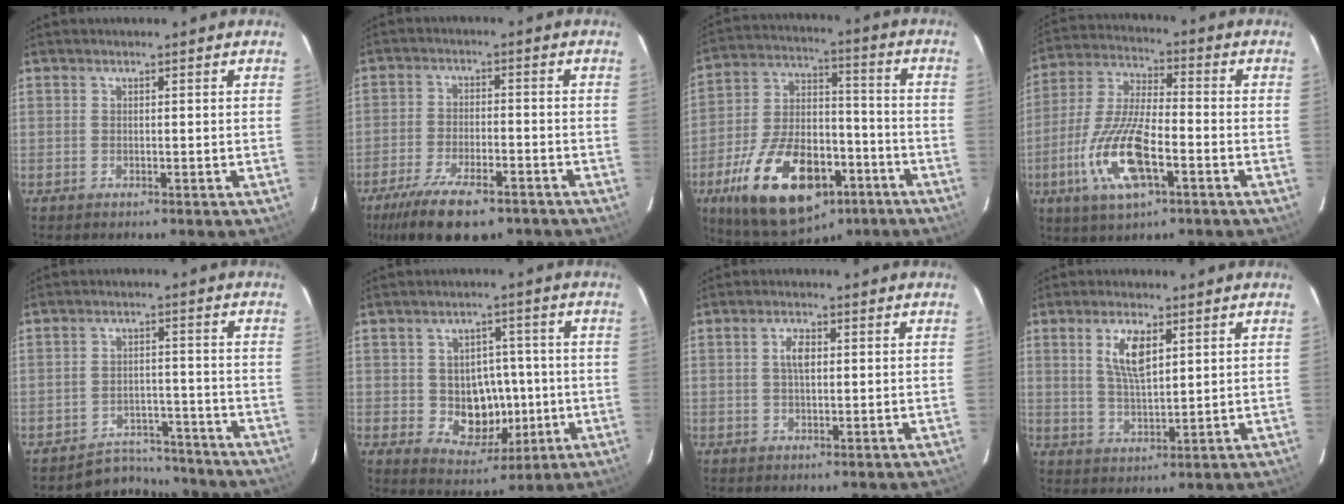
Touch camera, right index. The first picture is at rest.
{"total": 14.6, "force": [-10.3, 5.1, 9.0], "torque": [-0.196, -0.032, -0.172]}
{"total": 24.2, "force": [-12.6, 12.5, 16.4], "torque": [-0.311, 0.004, -0.186]}
{"total": 15.7, "force": [-5.9, 5.3, 13.5], "torque": [-0.293, -0.012, -0.113]}
{"total": 8.2, "force": [-7.5, 3.4, -0.3], "torque": [-0.003, 0.036, -0.103]}
{"total": 9.3, "force": [-1.2, 7.8, 5.0], "torque": [-0.095, 0.005, 0.000]}
{"total": 2.9, "force": [0.5, 1.3, 2.5], "torque": [-0.047, 0.006, 0.011]}
{"total": 6.9, "force": [2.8, 2.6, 5.7], "torque": [-0.106, 0.001, 0.058]}